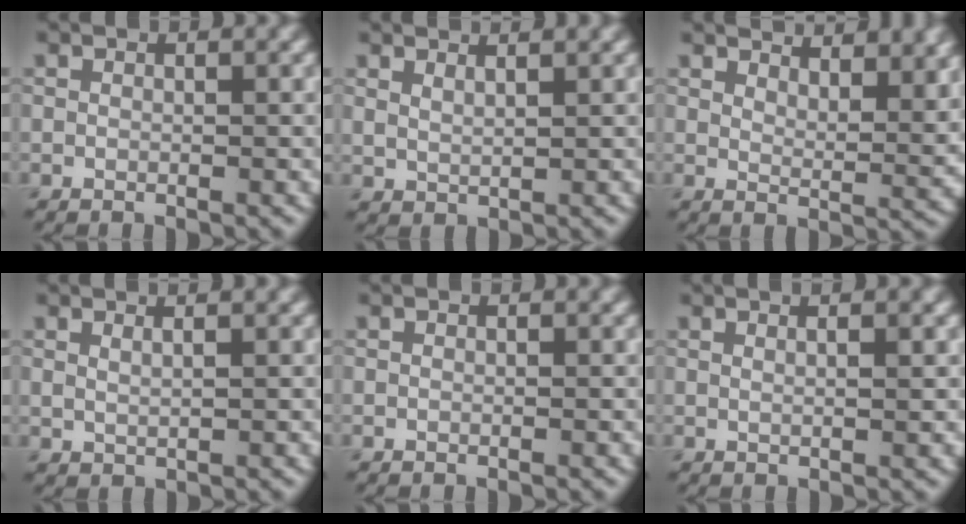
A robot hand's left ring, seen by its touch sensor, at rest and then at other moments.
{"total": 2.2, "force": [1.9, 0.7, 1.0], "torque": [-0.011, 0.009, 0.023]}
{"total": 7.8, "force": [6.3, 2.3, 3.9], "torque": [-0.053, 0.003, 0.077]}
{"total": 1.6, "force": [1.1, 0.6, 0.9], "torque": [-0.012, 0.001, 0.011]}
{"total": 0.0}
{"total": 3.1, "force": [1.4, 1.3, 2.5], "torque": [-0.006, 0.009, -0.008]}